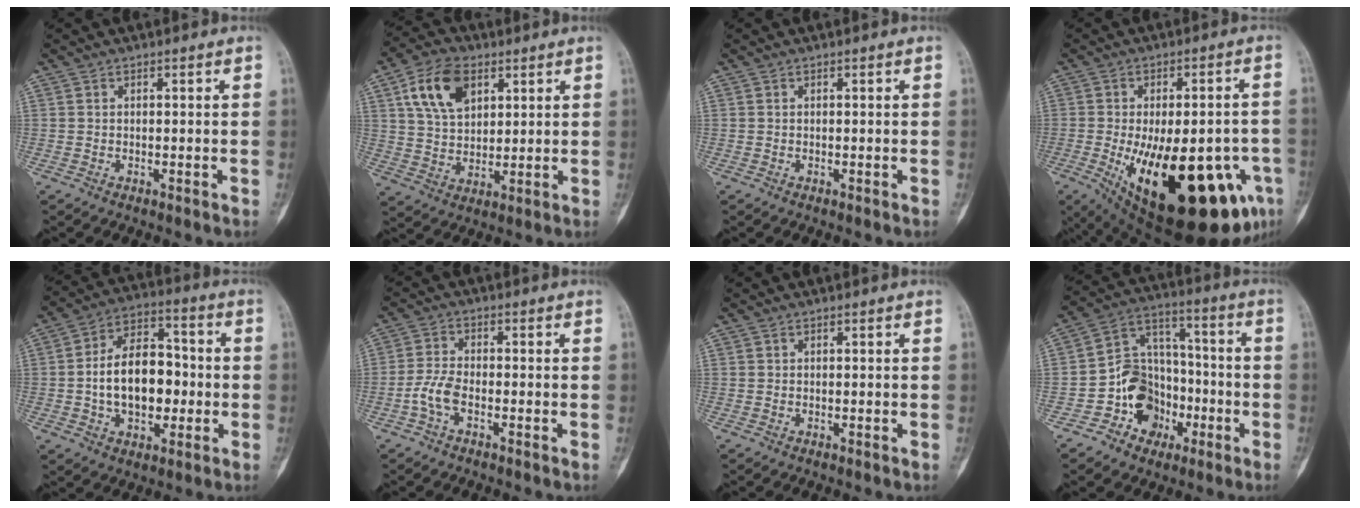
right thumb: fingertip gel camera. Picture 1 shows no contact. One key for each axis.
{"total": 11.6, "fx": 4.9, "fy": 7.2, "fz": 7.7, "tx": -0.123, "ty": -0.009, "tz": 0.092}
{"total": 0.0}
{"total": 28.3, "fx": -9.5, "fy": 11.0, "fz": 24.3, "tx": -0.306, "ty": -0.013, "tz": -0.109}
{"total": 15.4, "fx": -1.5, "fy": 9.8, "fz": 11.8, "tx": -0.168, "ty": 0.036, "tz": -0.024}
{"total": 4.4, "fx": -1.9, "fy": 2.0, "fz": 3.4, "tx": -0.079, "ty": 0.016, "tz": -0.043}
{"total": 0.0}
{"total": 13.2, "fx": -5.0, "fy": 10.8, "fz": 5.6, "tx": -0.048, "ty": 0.068, "tz": -0.088}